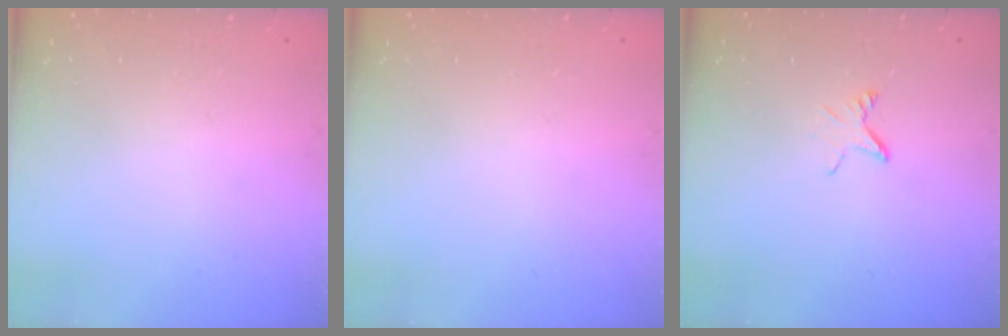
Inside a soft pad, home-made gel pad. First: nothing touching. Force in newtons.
{"total": 0.0}
{"total": 2.3, "press": 2.3, "slide": 0.2}